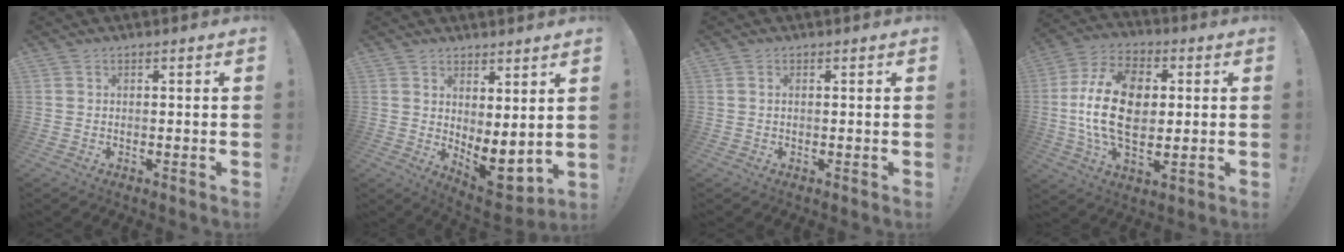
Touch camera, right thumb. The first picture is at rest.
{"total": 6.8, "force": [0.7, 3.5, 5.9], "torque": [-0.048, -0.032, 0.021]}
{"total": 0.5, "force": [0.1, 0.1, 0.5], "torque": [-0.011, 0.002, 0.002]}
{"total": 20.8, "force": [0.4, 13.1, 16.1], "torque": [-0.290, 0.002, 0.005]}